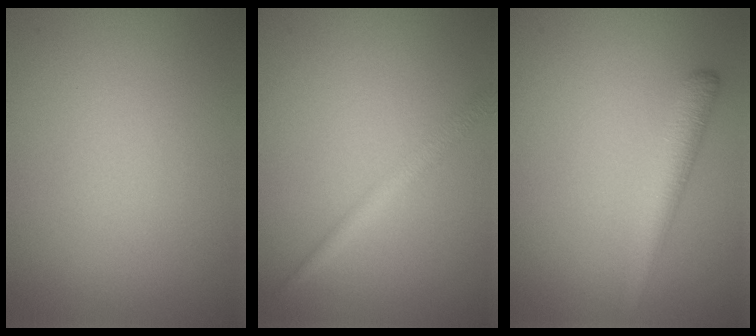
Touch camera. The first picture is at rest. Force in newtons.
{"total": 2.0, "press": 2.0, "slide": 0.0}
{"total": 3.1, "press": 3.1, "slide": 0.1}